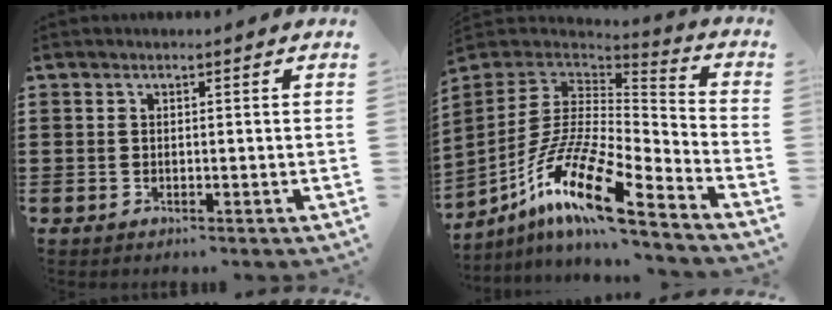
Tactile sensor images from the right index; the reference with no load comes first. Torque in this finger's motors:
{"motor_torque": [1.02, -0.95, 1.05, 0.21]}